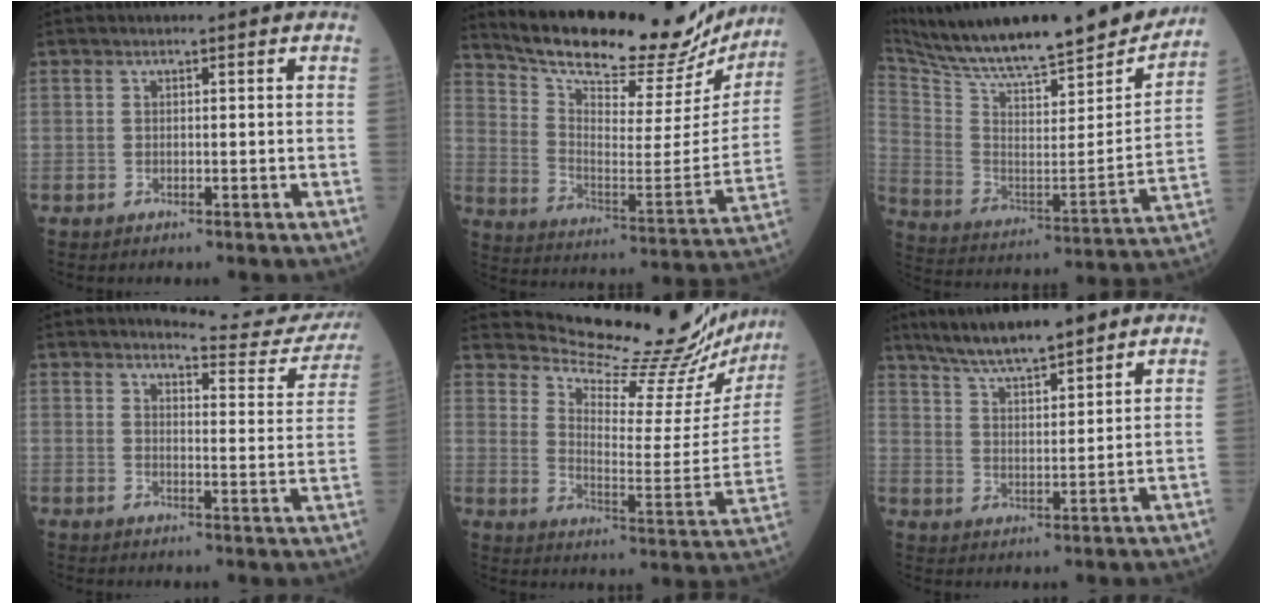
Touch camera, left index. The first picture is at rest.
{"total": 25.8, "force": [23.1, 6.3, 9.5], "torque": [-0.157, -0.041, 0.320]}
{"total": 29.3, "force": [25.6, 4.1, 13.7], "torque": [-0.243, -0.051, 0.373]}
{"total": 12.3, "force": [12.3, 0.0, 0.7], "torque": [-0.001, -0.084, 0.125]}
{"total": 22.6, "force": [21.9, 1.2, 5.5], "torque": [-0.098, -0.108, 0.281]}
{"total": 10.9, "force": [9.2, 1.3, 5.8], "torque": [-0.098, 0.020, 0.161]}